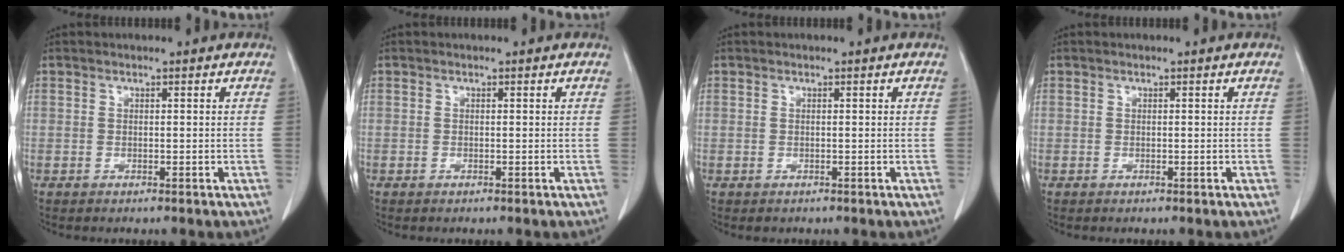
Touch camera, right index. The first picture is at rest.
{"total": 0.0}
{"total": 0.6, "force": [-0.2, 0.6, 0.0], "torque": [0.000, 0.005, -0.003]}
{"total": 0.0}